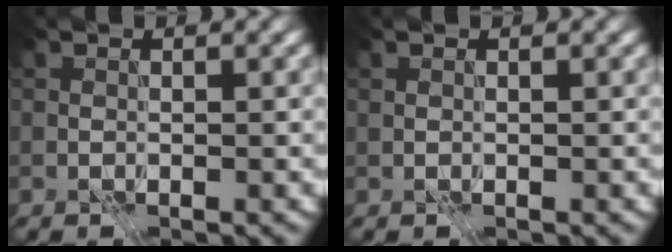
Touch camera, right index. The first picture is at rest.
{"total": 0.0}